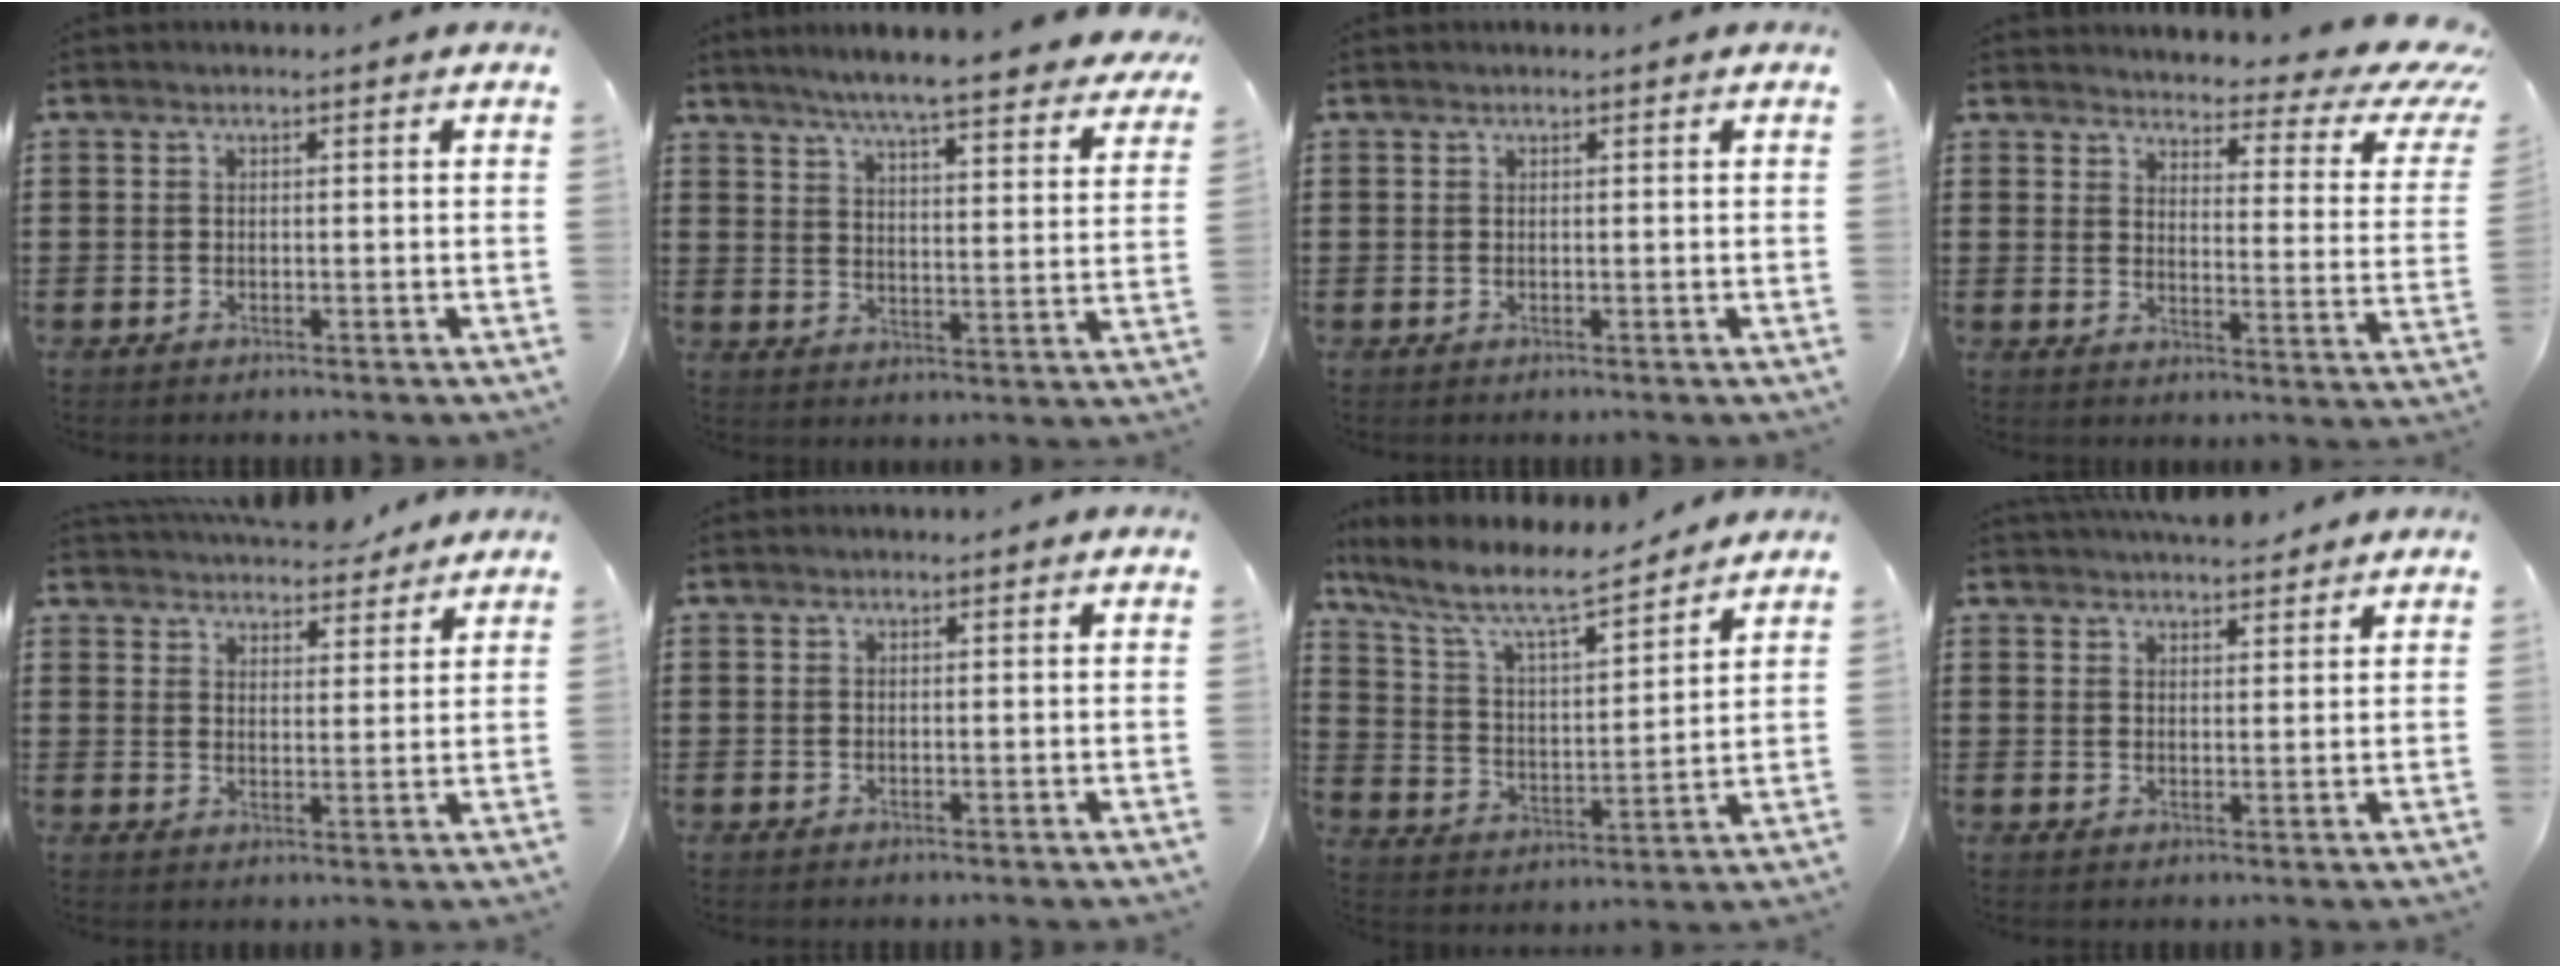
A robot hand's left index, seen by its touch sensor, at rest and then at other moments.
{"total": 5.8, "force": [5.2, -0.4, 2.5], "torque": [-0.071, -0.034, 0.086]}
{"total": 0.0}
{"total": 4.7, "force": [3.8, 1.2, 2.5], "torque": [-0.046, -0.035, 0.056]}
{"total": 4.8, "force": [4.7, 0.8, 0.4], "torque": [-0.017, -0.021, 0.084]}
{"total": 0.0}
{"total": 8.3, "force": [6.8, 1.4, 4.6], "torque": [-0.118, -0.039, 0.111]}
{"total": 3.7, "force": [3.5, 0.8, 0.9], "torque": [-0.026, -0.007, 0.067]}